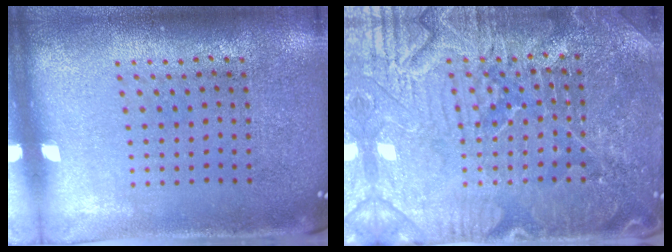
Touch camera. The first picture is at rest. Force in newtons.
{"total": 4.7, "press": 4.6, "slide": 1.0}